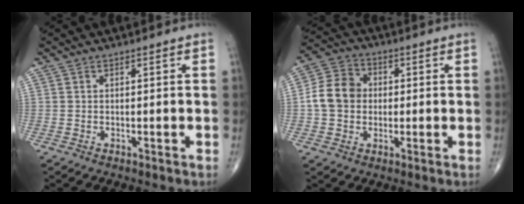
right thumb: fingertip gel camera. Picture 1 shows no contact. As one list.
[{"total": 9.2, "force": [0.0, 7.7, 5.0], "torque": [-0.077, 0.022, -0.011]}]